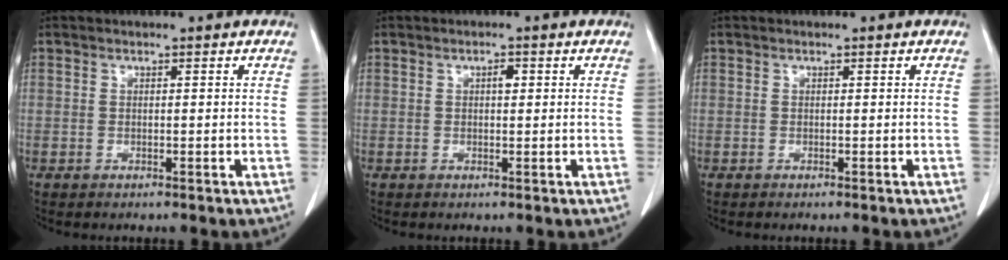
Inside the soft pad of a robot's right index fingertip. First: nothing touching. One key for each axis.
{"total": 1.3, "fx": 0.3, "fy": 0.6, "fz": 1.1, "tx": -0.017, "ty": 0.002, "tz": 0.004}
{"total": 0.0}